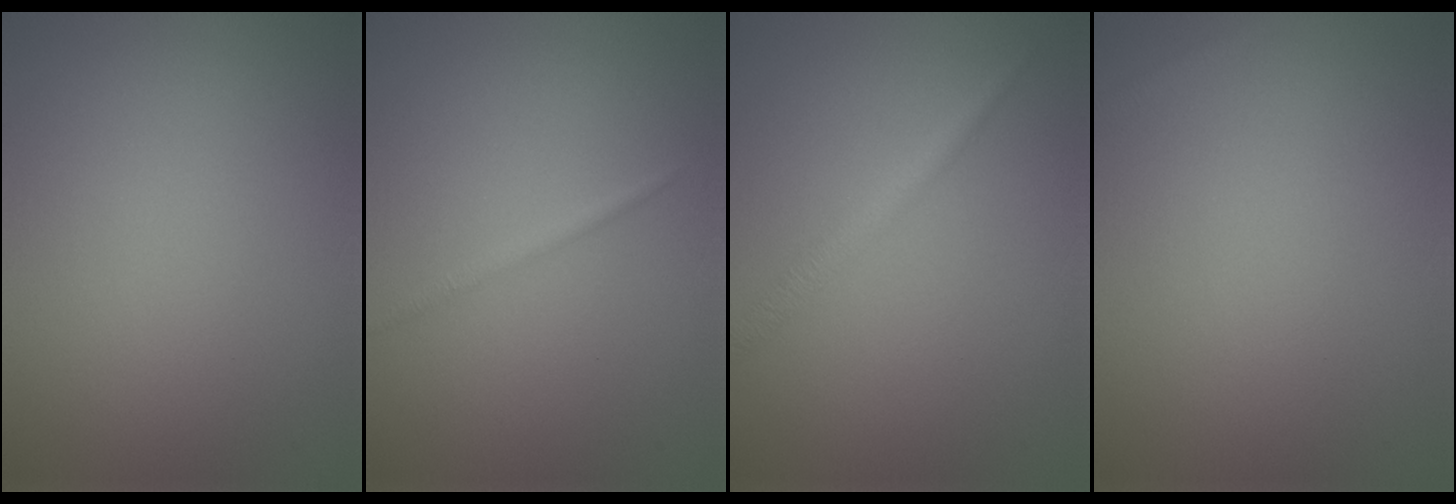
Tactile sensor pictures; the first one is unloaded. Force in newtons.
{"total": 0.8, "press": 0.8, "slide": 0.0}
{"total": 1.8, "press": 1.8, "slide": 0.0}
{"total": 0.8, "press": 0.8, "slide": 0.1}